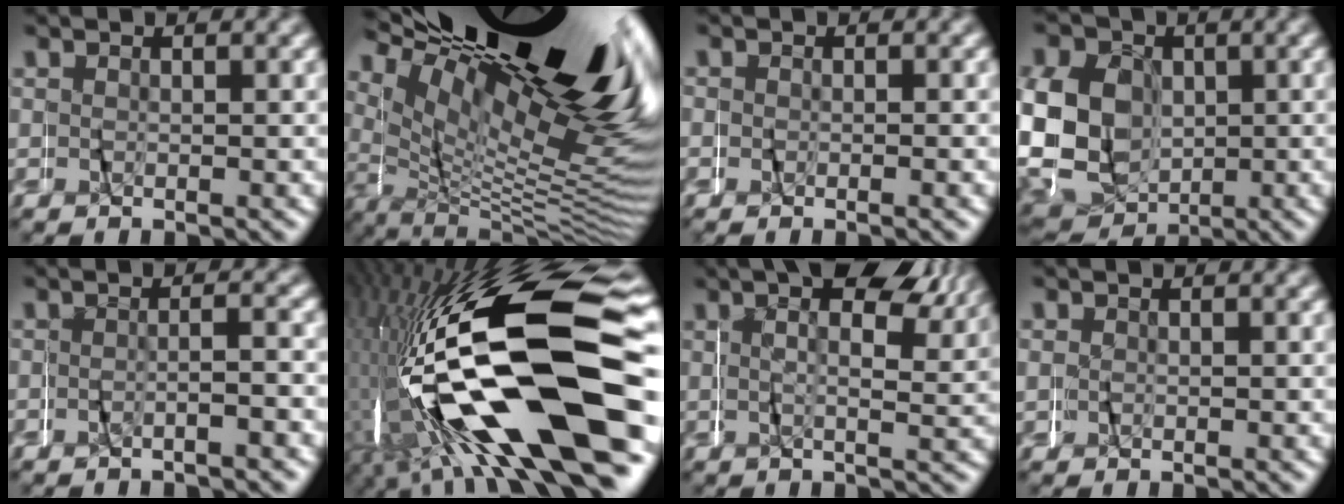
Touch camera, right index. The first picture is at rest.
{"total": 26.7, "force": [6.0, 12.5, 22.9], "torque": [-0.286, 0.049, 0.066]}
{"total": 0.7, "force": [-0.6, 0.2, 0.3], "torque": [-0.014, -0.004, -0.012]}
{"total": 13.5, "force": [-0.2, 12.2, 5.9], "torque": [-0.138, -0.033, -0.005]}
{"total": 1.7, "force": [-1.6, -0.1, 0.7], "torque": [-0.012, 0.008, -0.034]}
{"total": 24.0, "force": [-3.2, 10.0, 21.5], "torque": [-0.404, -0.016, -0.021]}
{"total": 5.3, "force": [3.0, 1.3, 4.1], "torque": [-0.054, 0.019, 0.036]}
{"total": 0.5, "force": [0.1, 0.5, -0.2], "torque": [0.005, 0.004, 0.000]}